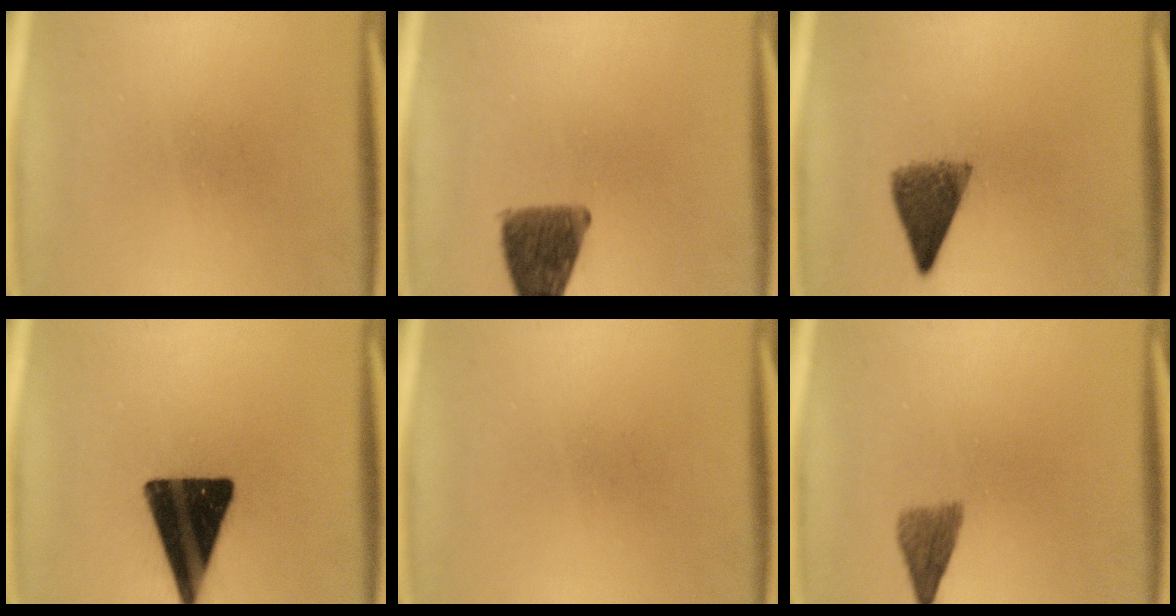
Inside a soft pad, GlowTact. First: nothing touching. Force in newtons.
{"total": 9.2}
{"total": 6.3}
{"total": 18.7}
{"total": 0.0}
{"total": 3.4}